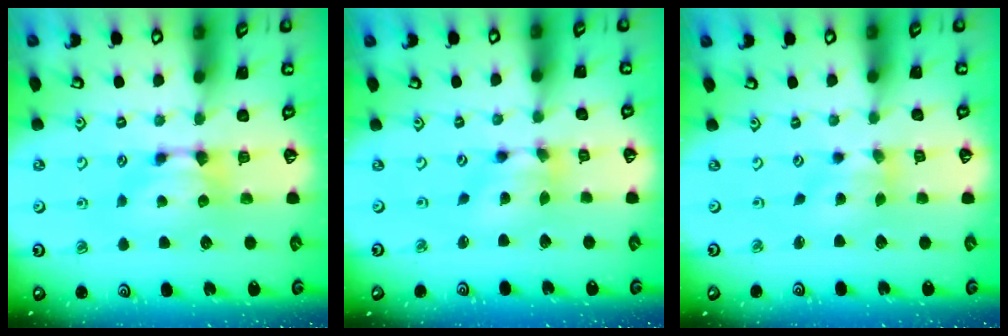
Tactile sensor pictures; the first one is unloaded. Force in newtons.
{"total": 4.9, "press": 4.5, "slide": 1.9}
{"total": 1.7, "press": 1.0, "slide": 1.3}